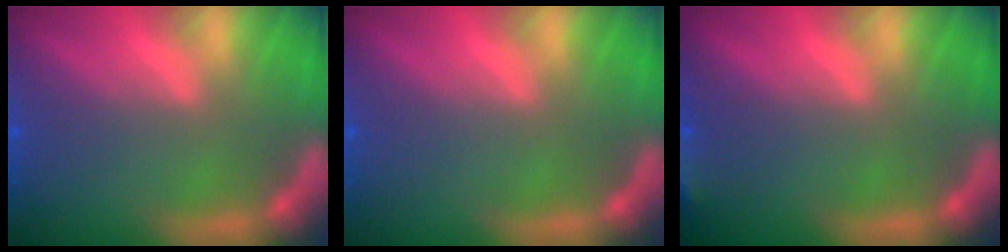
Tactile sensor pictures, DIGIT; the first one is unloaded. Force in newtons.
{"total": 0.0}
{"total": 1.9}